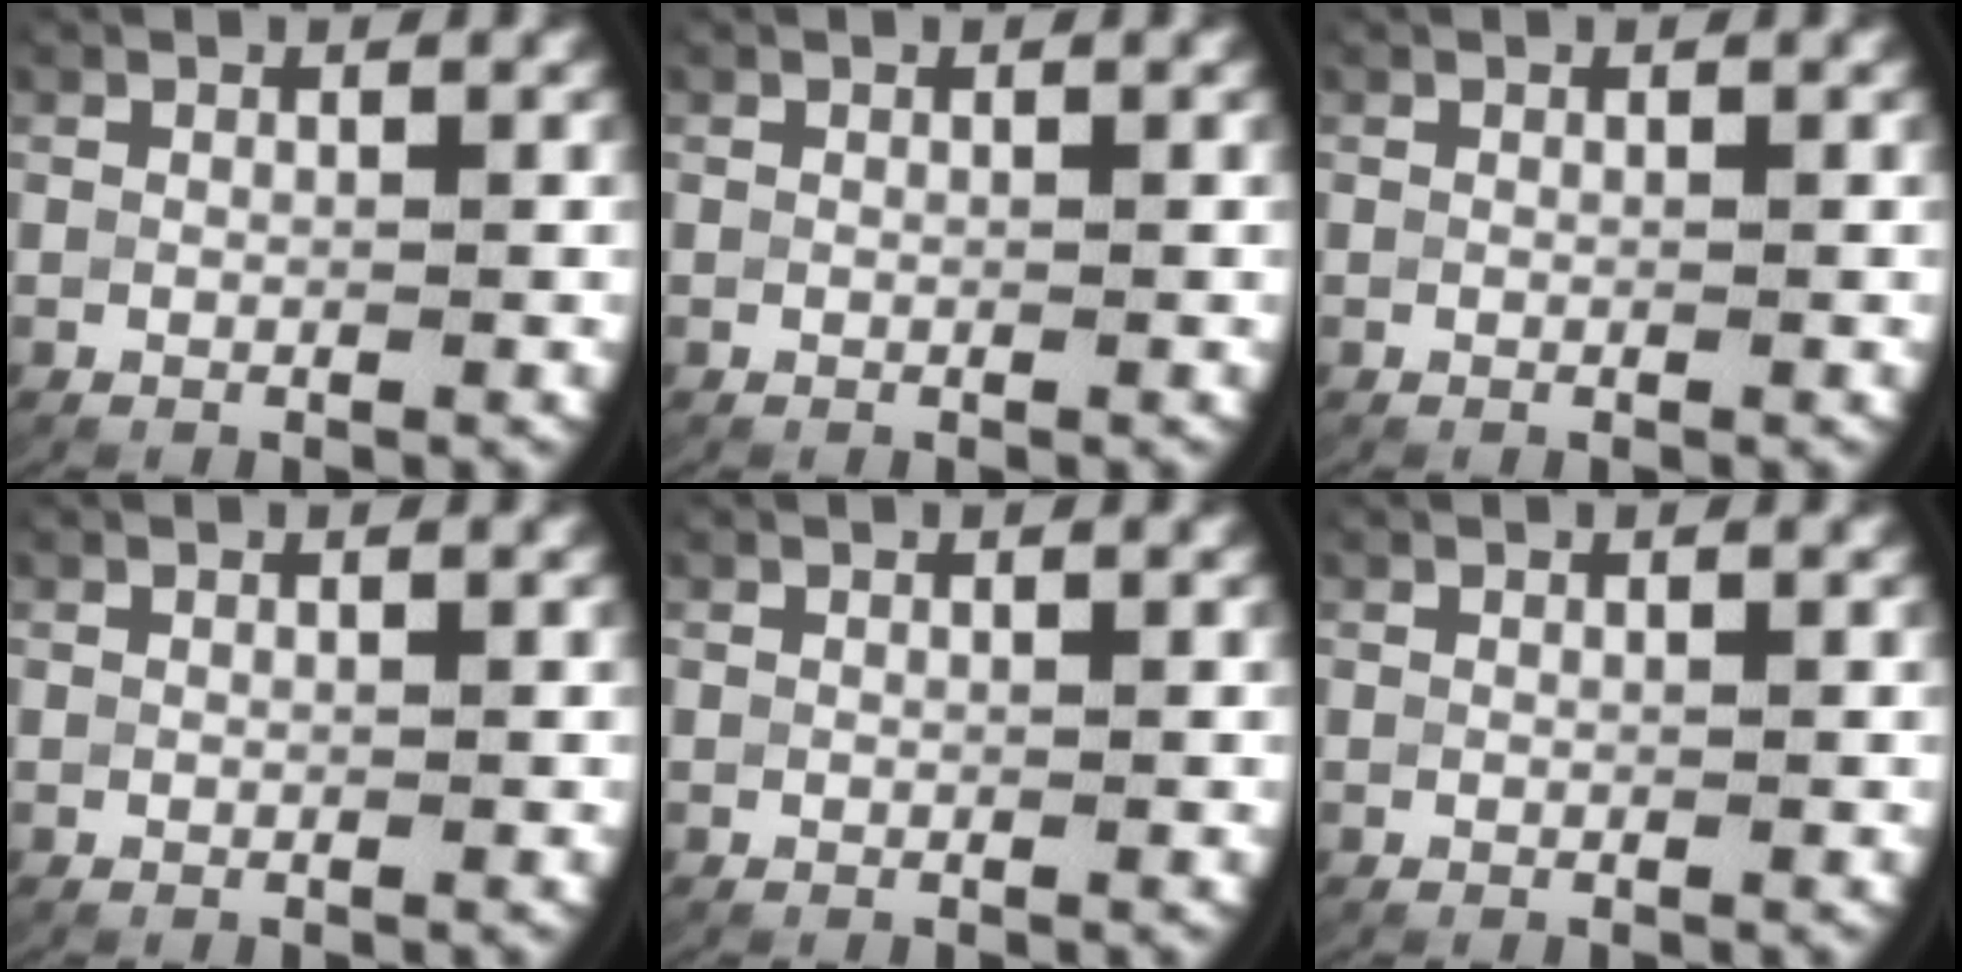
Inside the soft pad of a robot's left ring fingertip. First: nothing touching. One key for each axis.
{"total": 0.0}
{"total": 0.0}
{"total": 0.0}
{"total": 0.0}
{"total": 0.0}